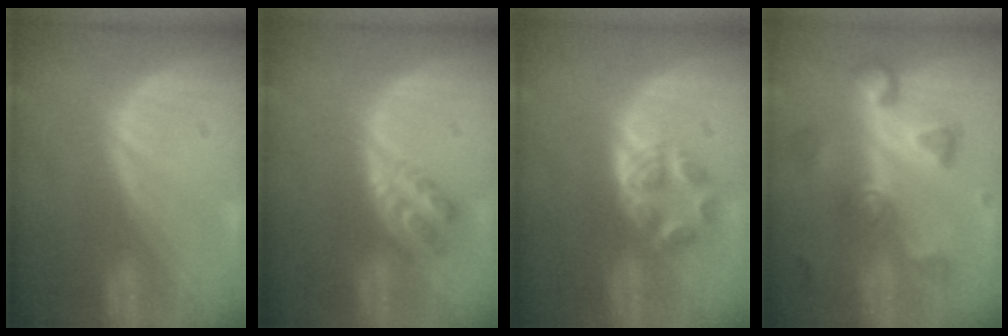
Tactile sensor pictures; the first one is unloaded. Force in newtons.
{"total": 4.5, "press": 3.8, "slide": 2.5}
{"total": 5.9, "press": 5.0, "slide": 3.3}
{"total": 8.1, "press": 7.8, "slide": 2.3}